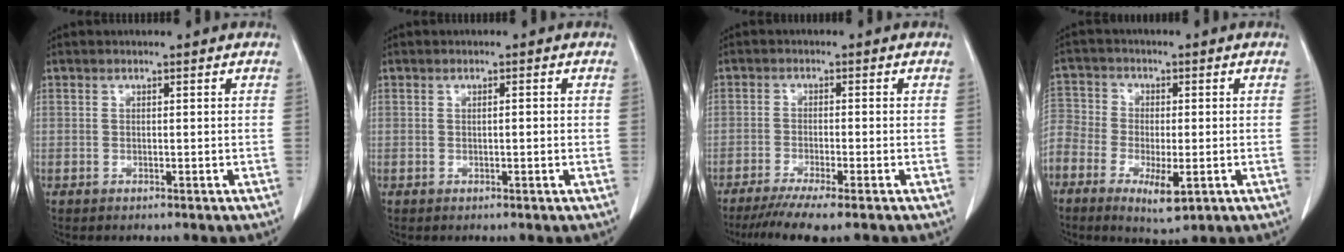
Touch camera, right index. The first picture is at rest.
{"total": 1.2, "force": [0.1, 0.2, 1.2], "torque": [-0.022, 0.003, 0.001]}
{"total": 6.8, "force": [-5.1, -0.3, 4.5], "torque": [-0.067, -0.016, -0.084]}
{"total": 11.1, "force": [-4.8, 6.6, 7.6], "torque": [-0.174, -0.005, -0.089]}